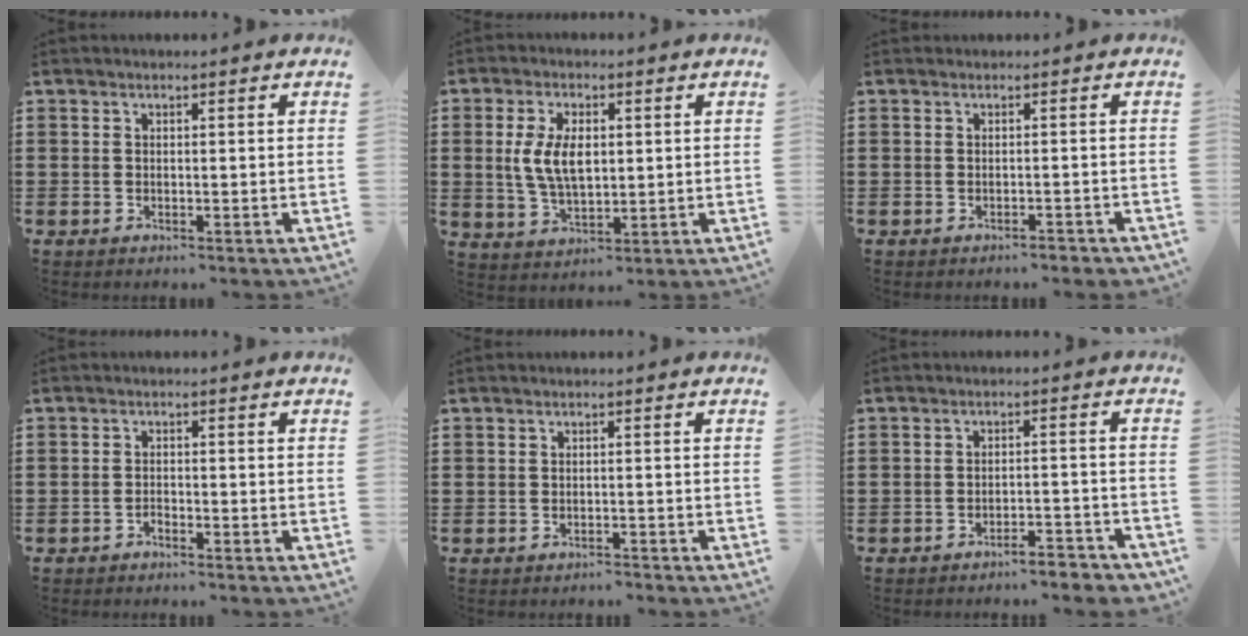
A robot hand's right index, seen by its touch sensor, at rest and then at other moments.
{"total": 7.2, "force": [0.8, 3.7, 6.1], "torque": [-0.127, 0.004, 0.008]}
{"total": 0.7, "force": [-0.7, 0.1, 0.1], "torque": [-0.005, -0.002, -0.015]}
{"total": 1.1, "force": [-1.0, 0.3, 0.2], "torque": [-0.008, 0.000, -0.020]}
{"total": 0.9, "force": [-0.8, 0.2, -0.1], "torque": [0.000, 0.003, -0.020]}
{"total": 3.4, "force": [-3.3, -0.1, 0.9], "torque": [-0.018, -0.001, -0.069]}